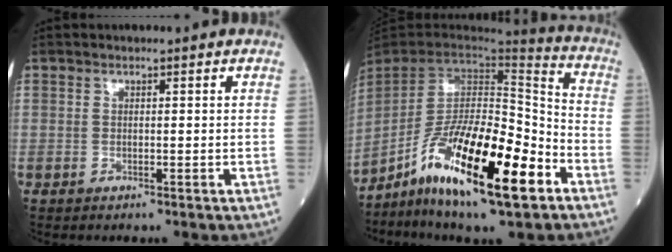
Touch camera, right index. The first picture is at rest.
{"total": 21.0, "force": [-10.4, 4.3, 17.7], "torque": [-0.328, -0.028, -0.183]}